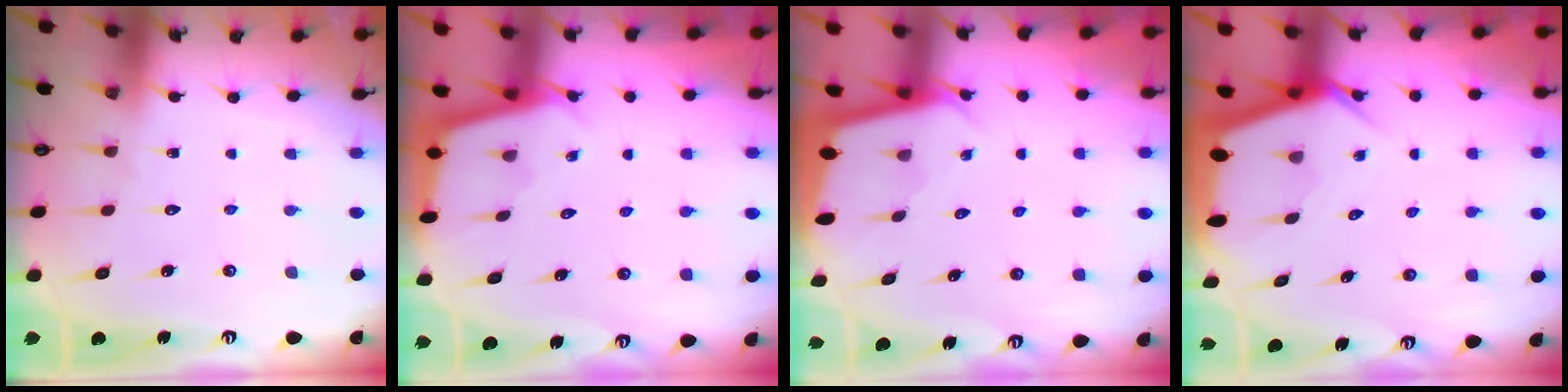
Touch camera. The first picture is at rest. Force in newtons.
{"total": 2.4, "press": 2.4, "slide": 0.1}
{"total": 1.9, "press": 1.9, "slide": 0.1}
{"total": 4.7, "press": 4.6, "slide": 0.3}